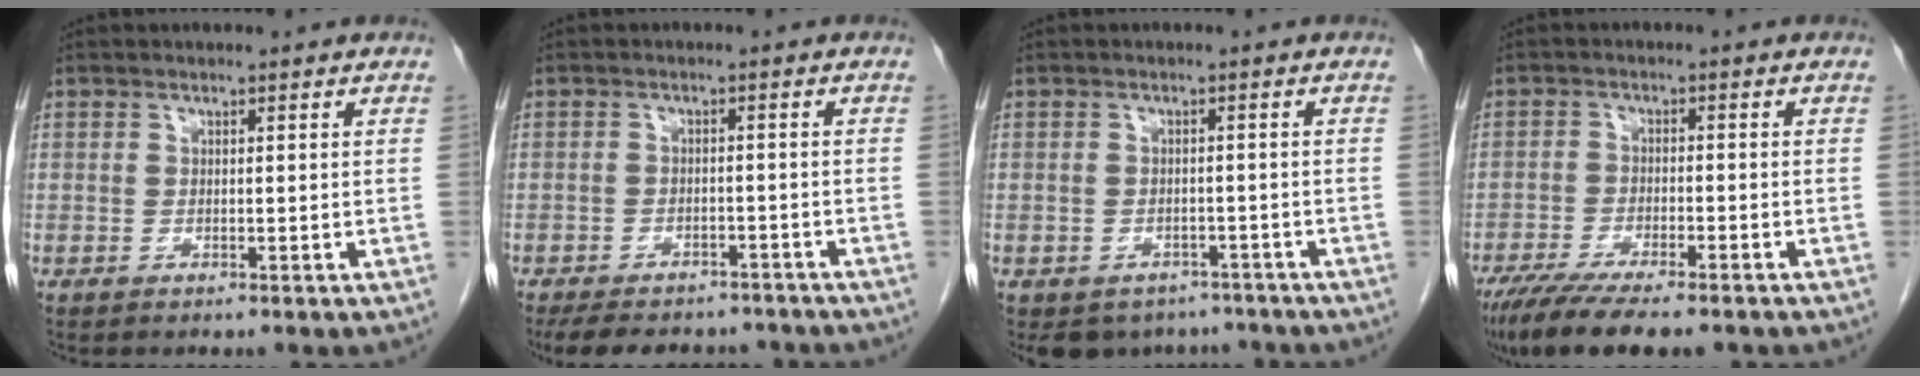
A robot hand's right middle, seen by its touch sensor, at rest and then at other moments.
{"total": 13.0, "force": [-11.2, 4.9, 4.5], "torque": [-0.084, 0.003, -0.139]}
{"total": 7.5, "force": [-6.1, 4.2, 0.8], "torque": [0.000, 0.008, -0.073]}
{"total": 11.5, "force": [-9.2, 2.0, 6.7], "torque": [-0.105, -0.022, -0.142]}